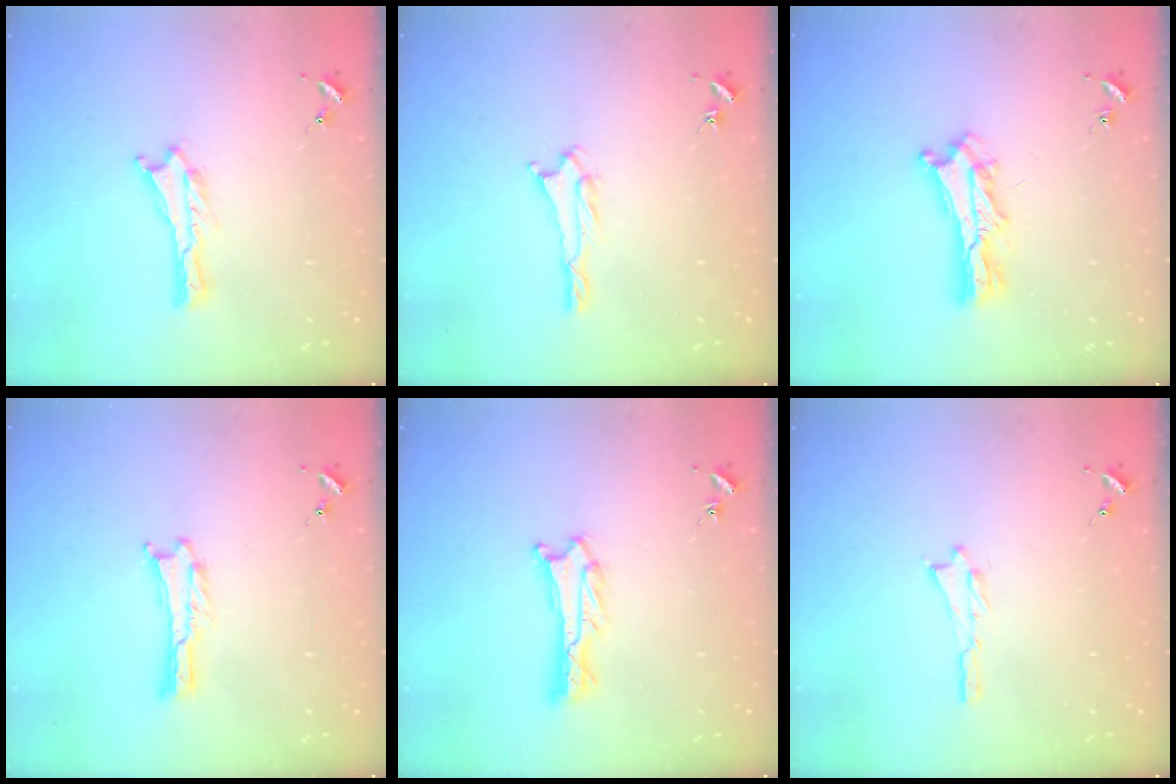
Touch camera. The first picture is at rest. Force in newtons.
{"total": 1.3, "press": 1.3, "slide": 0.2}
{"total": 4.7, "press": 4.7, "slide": 0.3}
{"total": 0.0}
{"total": 1.4, "press": 1.4, "slide": 0.0}
{"total": 0.0}